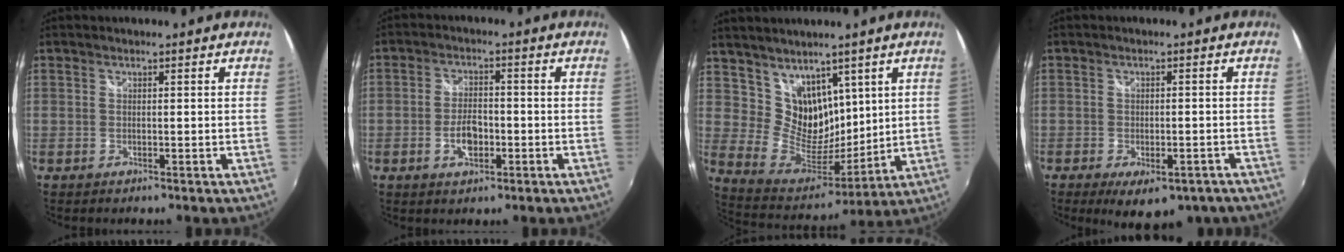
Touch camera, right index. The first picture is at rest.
{"total": 5.7, "force": [-1.9, 3.0, 4.4], "torque": [-0.091, 0.002, -0.030]}
{"total": 13.2, "force": [7.8, 9.1, 5.5], "torque": [-0.102, -0.002, 0.165]}
{"total": 10.5, "force": [-7.1, 4.7, 6.2], "torque": [-0.114, -0.020, -0.084]}